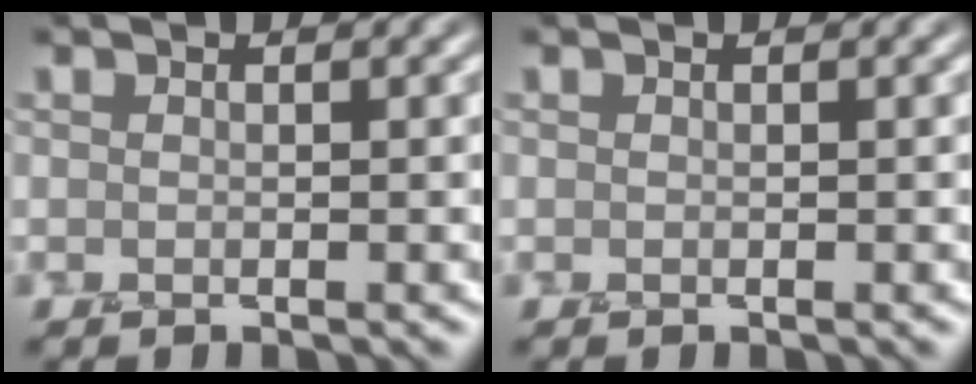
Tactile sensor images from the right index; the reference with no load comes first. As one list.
[{"total": 0.0}]